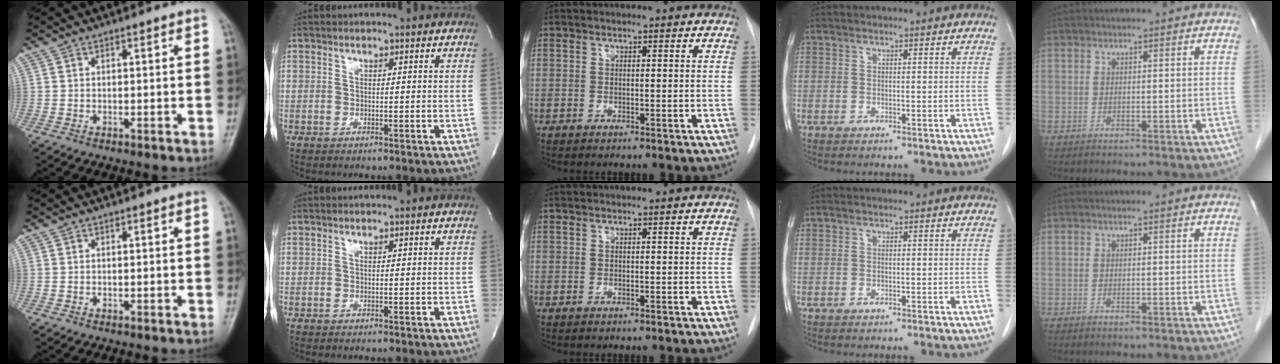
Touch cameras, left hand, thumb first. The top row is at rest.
{}